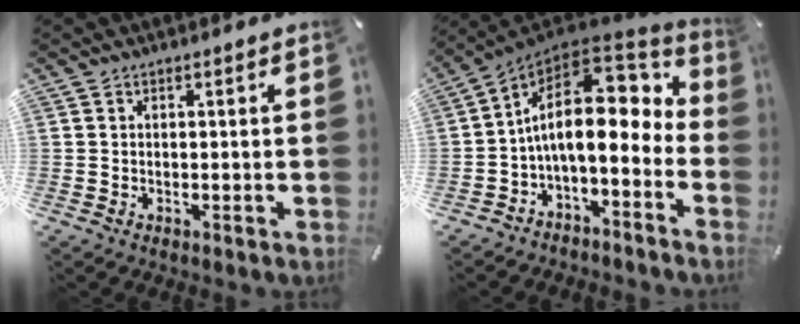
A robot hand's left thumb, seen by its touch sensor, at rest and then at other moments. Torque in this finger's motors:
{"motor_torque": [0.82, 2.01, 0.98, -0.34, 0.31]}